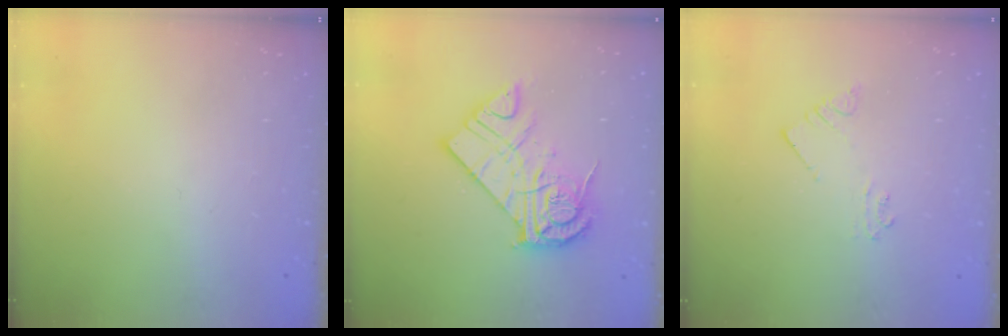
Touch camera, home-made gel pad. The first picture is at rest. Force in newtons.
{"total": 15.8, "press": 15.7, "slide": 1.3}
{"total": 2.5, "press": 2.5, "slide": 0.2}